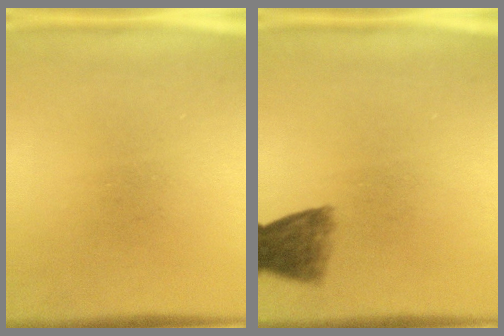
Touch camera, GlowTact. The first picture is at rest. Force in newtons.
{"total": 5.6}